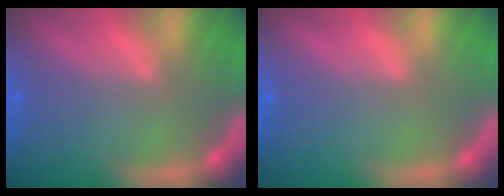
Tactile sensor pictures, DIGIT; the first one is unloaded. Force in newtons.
{"total": 0.0}